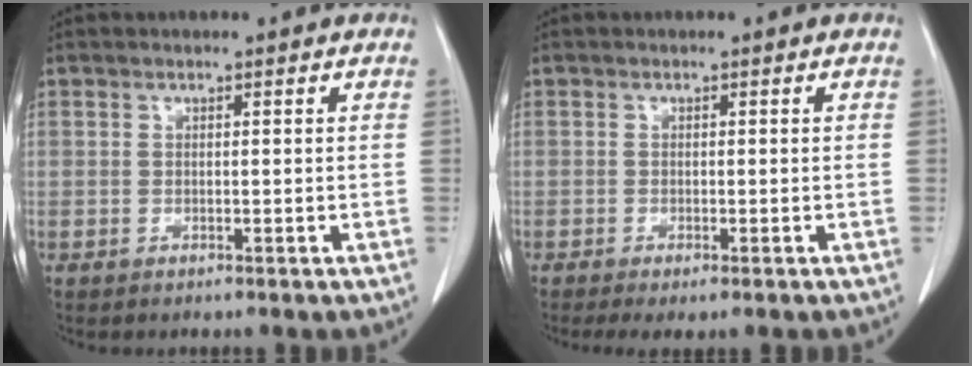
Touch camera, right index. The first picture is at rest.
{"total": 2.9, "force": [-2.0, 0.7, 2.0], "torque": [-0.032, -0.010, -0.031]}